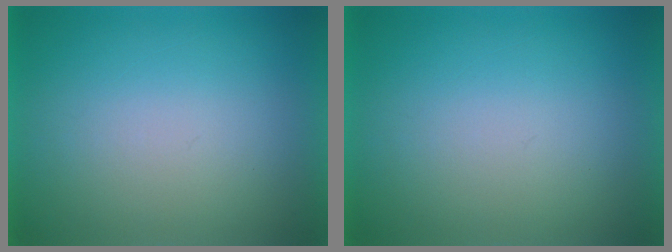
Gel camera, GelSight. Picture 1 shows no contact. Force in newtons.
{"total": 0.0}